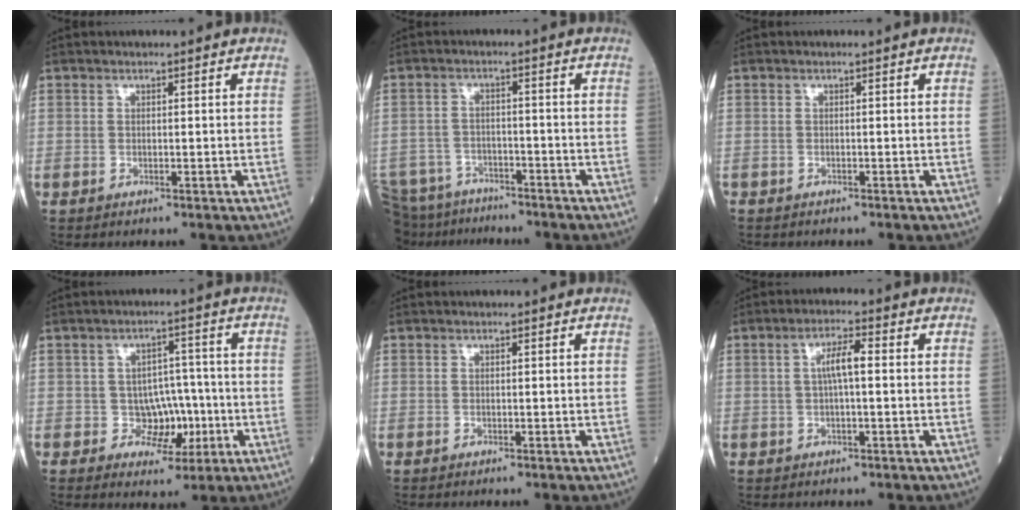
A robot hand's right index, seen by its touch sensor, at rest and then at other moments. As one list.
[{"total": 13.1, "force": [-11.4, 4.9, 4.2], "torque": [-0.101, -0.012, -0.169]}, {"total": 1.1, "force": [-1.1, 0.3, 0.3], "torque": [-0.009, -0.001, -0.015]}, {"total": 5.4, "force": [-1.1, 4.5, 2.7], "torque": [-0.018, 0.014, -0.011]}, {"total": 0.0}, {"total": 3.9, "force": [0.4, 0.6, 3.8], "torque": [-0.070, 0.010, 0.005]}]